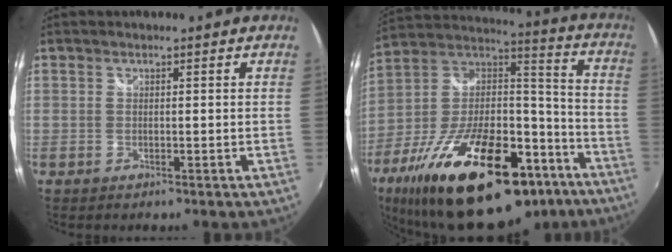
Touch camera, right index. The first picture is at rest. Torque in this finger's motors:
{"motor_torque": [2.14, 0.00, 1.05, 0.20]}